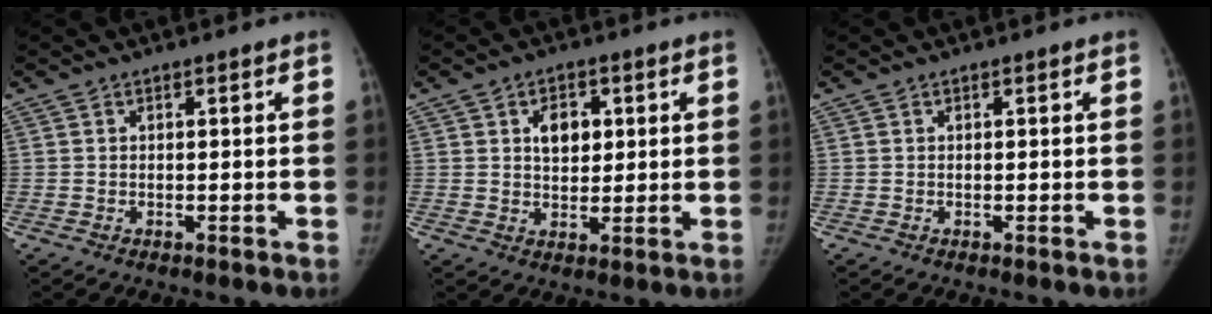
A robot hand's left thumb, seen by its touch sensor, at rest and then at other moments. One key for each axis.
{"total": 5.9, "fx": 1.8, "fy": 4.1, "fz": 3.8, "tx": -0.030, "ty": -0.007, "tz": 0.026}
{"total": 0.0}